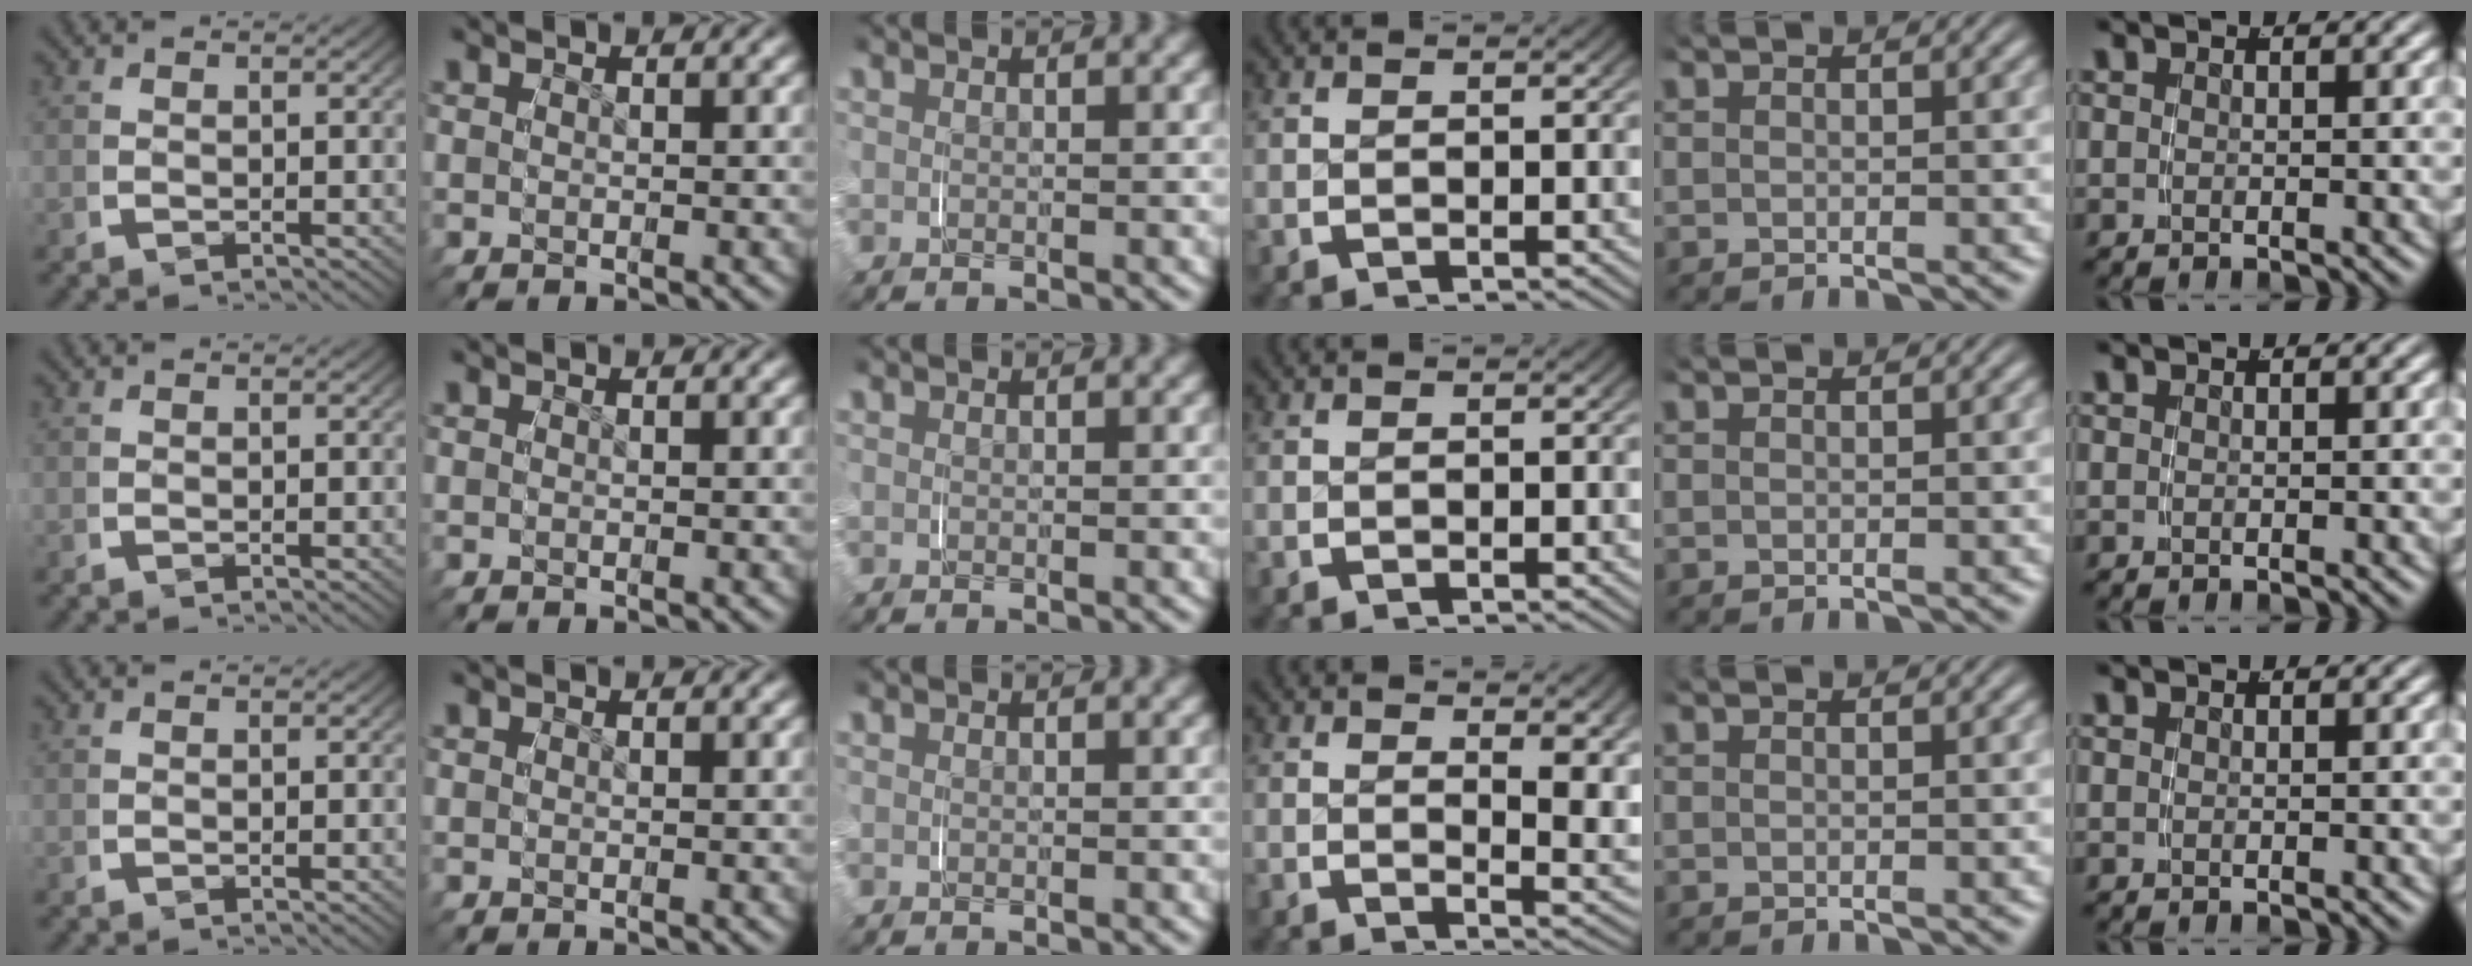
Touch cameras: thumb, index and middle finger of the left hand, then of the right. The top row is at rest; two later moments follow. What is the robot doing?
{"motion": "grasp_and_lifting", "object": "jewelry box"}